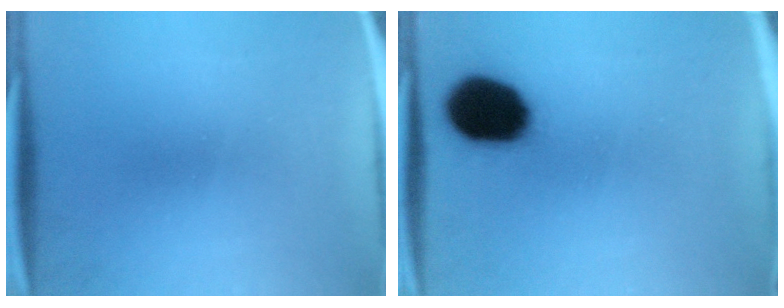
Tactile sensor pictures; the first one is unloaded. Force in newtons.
{"total": 15.2}